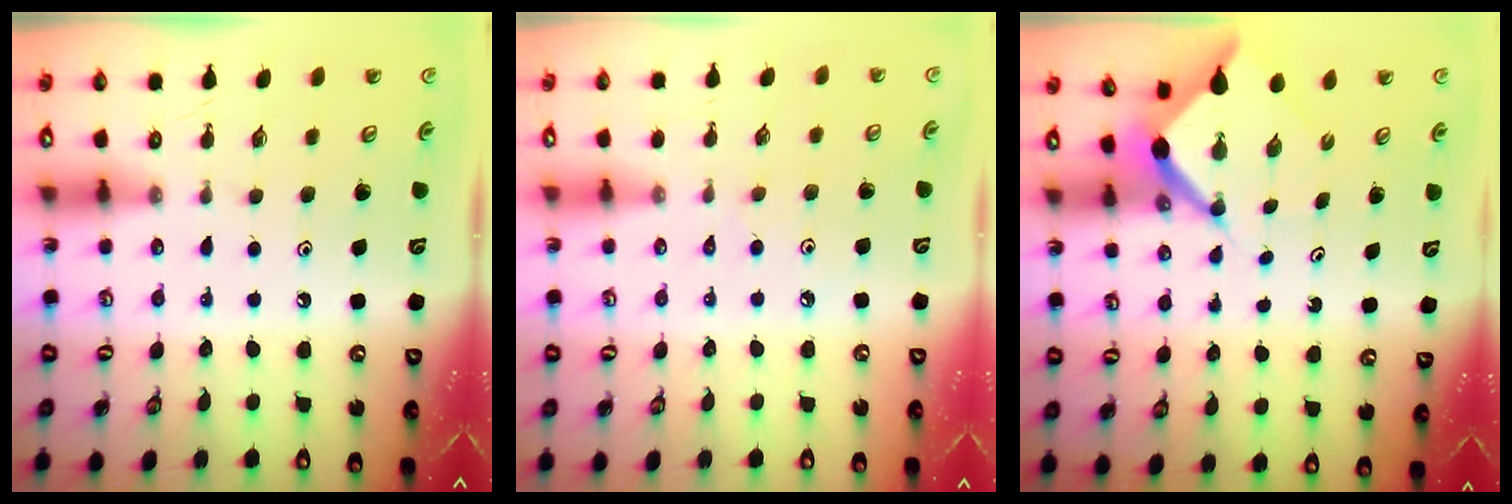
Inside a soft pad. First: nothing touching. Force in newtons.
{"total": 2.2, "press": 2.1, "slide": 0.6}
{"total": 6.6, "press": 6.6, "slide": 0.4}